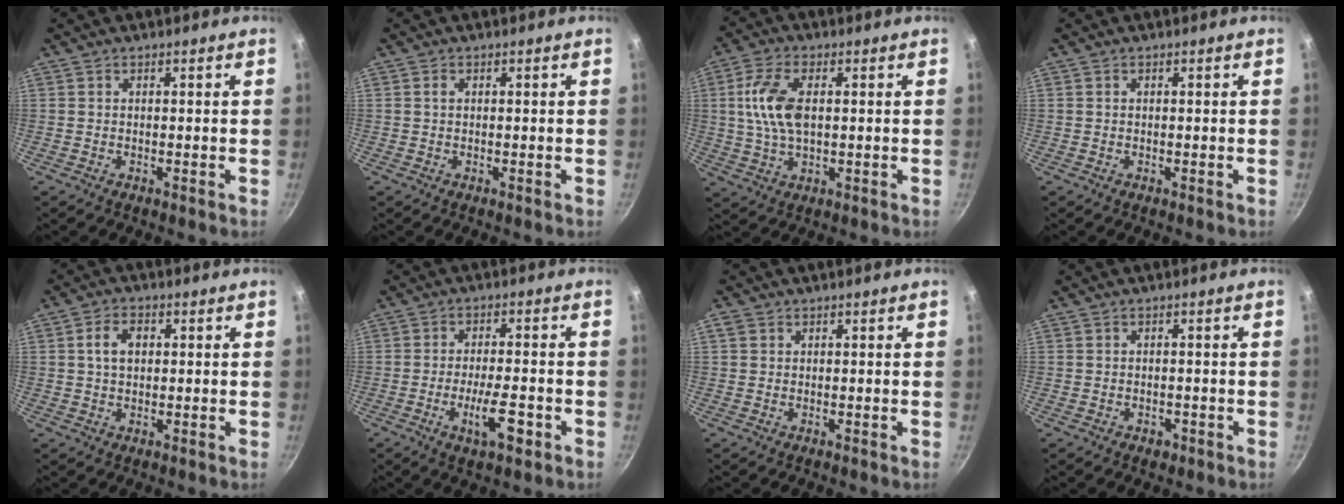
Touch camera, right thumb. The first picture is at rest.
{"total": 0.6, "force": [0.1, 0.4, 0.4], "torque": [-0.008, 0.003, 0.002]}
{"total": 9.8, "force": [1.4, 5.2, 8.3], "torque": [-0.161, 0.007, 0.025]}
{"total": 0.0}
{"total": 4.8, "force": [0.9, 3.3, 3.4], "torque": [-0.046, 0.008, 0.011]}
{"total": 7.7, "force": [-3.0, 2.3, 6.7], "torque": [-0.104, 0.014, -0.050]}
{"total": 1.3, "force": [0.5, 1.1, 0.6], "torque": [-0.011, 0.000, 0.007]}
{"total": 1.5, "force": [-0.8, 1.1, 0.7], "torque": [-0.011, 0.004, -0.006]}